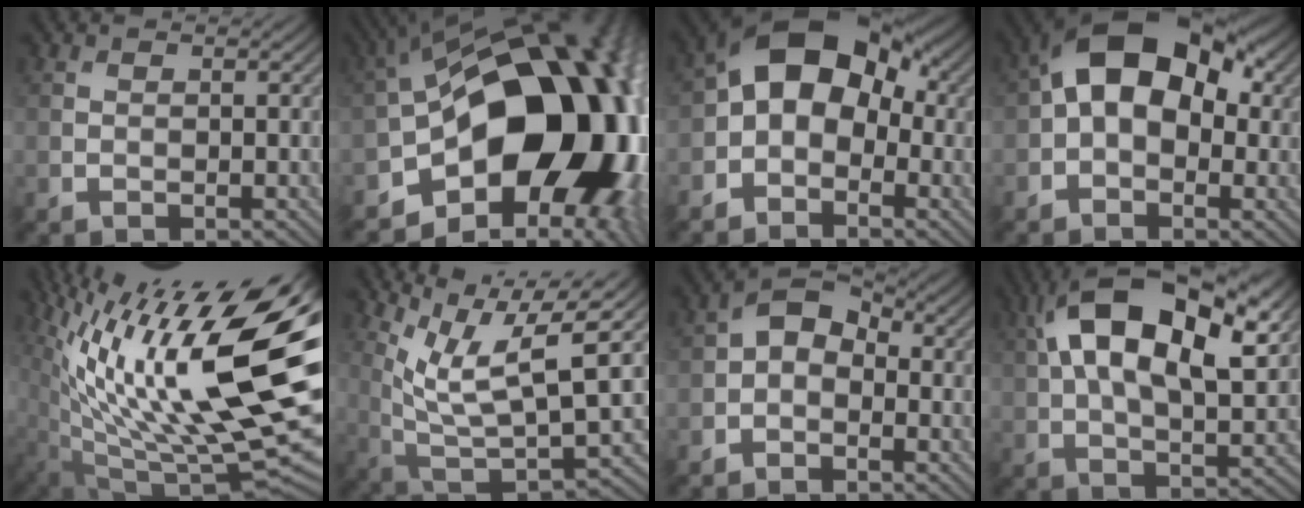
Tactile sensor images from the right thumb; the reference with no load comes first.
{"total": 20.0, "force": [-4.3, 12.8, 14.7], "torque": [-0.215, -0.028, -0.054]}
{"total": 10.2, "force": [0.1, 7.3, 7.1], "torque": [-0.114, 0.015, -0.017]}
{"total": 12.5, "force": [2.5, 8.1, 9.2], "torque": [-0.147, 0.027, 0.022]}
{"total": 20.0, "force": [5.6, 7.4, 17.8], "torque": [-0.312, 0.011, 0.116]}
{"total": 11.8, "force": [5.5, 3.9, 9.7], "torque": [-0.203, -0.007, 0.111]}
{"total": 3.5, "force": [-0.5, 2.7, 2.2], "torque": [-0.041, 0.010, -0.019]}
{"total": 16.1, "force": [6.0, 7.9, 12.7], "torque": [-0.241, 0.025, 0.089]}